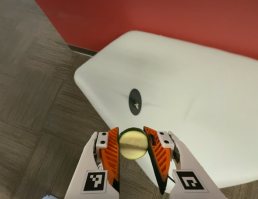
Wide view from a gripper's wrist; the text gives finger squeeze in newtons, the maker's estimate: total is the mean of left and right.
{"total": 13.4, "left": 13.9, "right": 12.9}